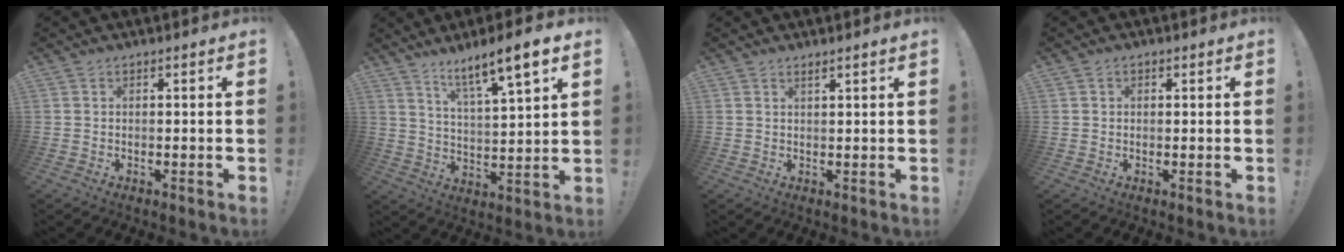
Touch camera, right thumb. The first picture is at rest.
{"total": 10.4, "force": [7.6, 0.7, 7.1], "torque": [-0.113, -0.053, 0.119]}
{"total": 1.4, "force": [1.1, -0.3, 0.9], "torque": [-0.016, -0.002, 0.018]}
{"total": 0.9, "force": [0.2, 0.8, 0.4], "torque": [-0.002, 0.001, 0.003]}